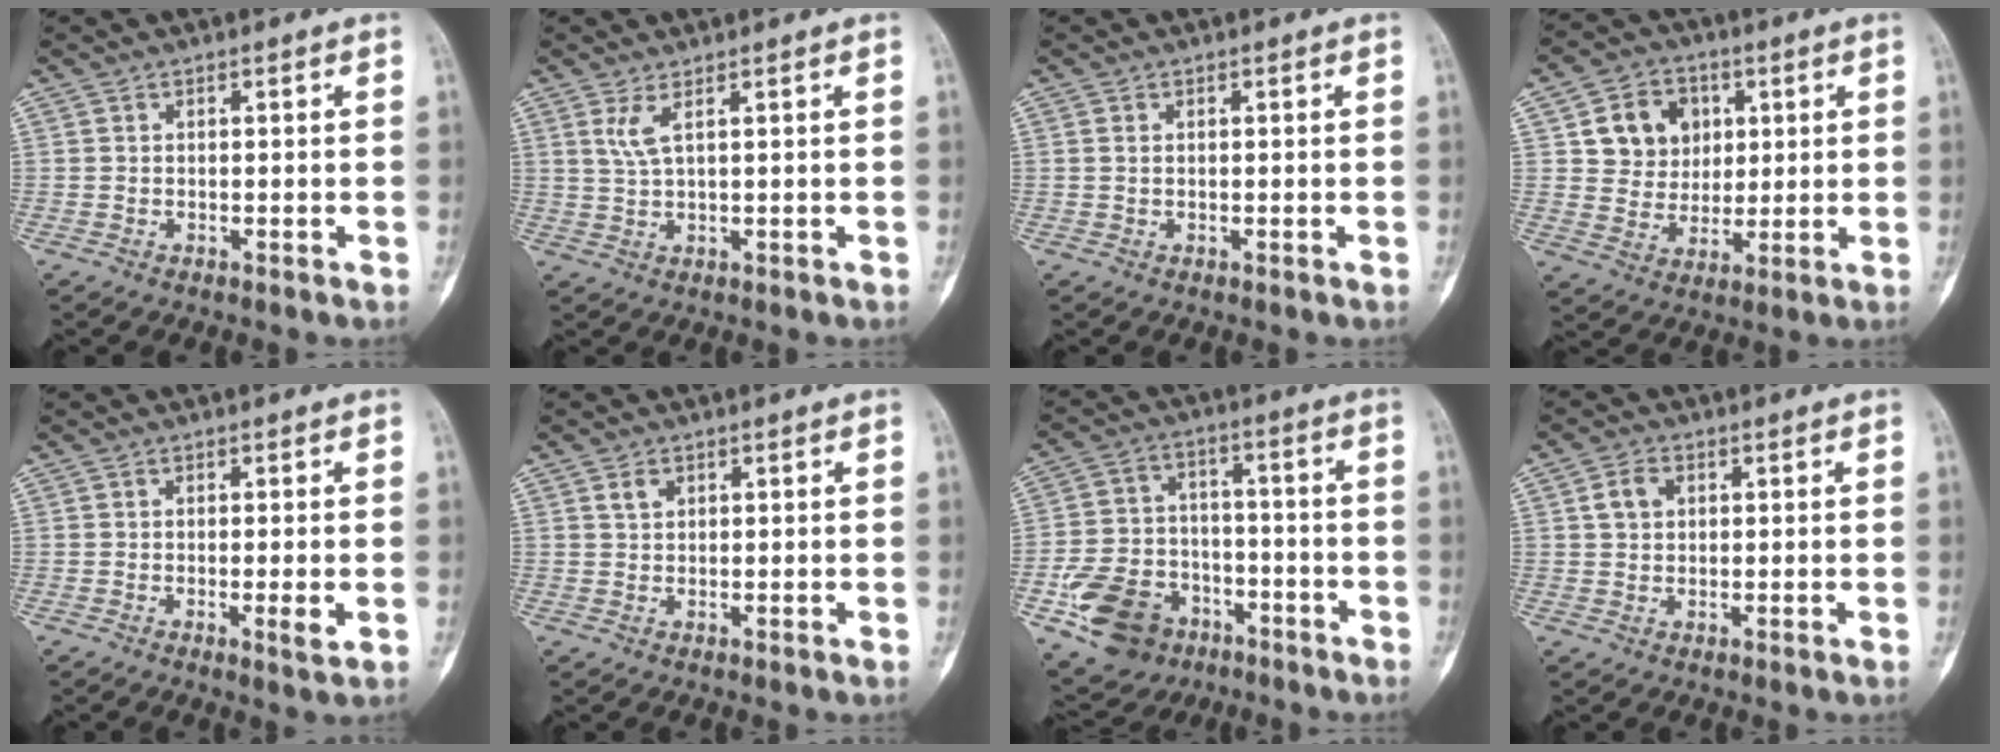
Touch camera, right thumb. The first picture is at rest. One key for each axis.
{"total": 3.2, "fx": 1.5, "fy": 0.5, "fz": 2.7, "tx": -0.068, "ty": -0.008, "tz": 0.040}
{"total": 0.8, "fx": 0.2, "fy": 0.4, "fz": 0.6, "tx": -0.017, "ty": 0.004, "tz": 0.007}
{"total": 10.8, "fx": 3.3, "fy": 9.3, "fz": 4.5, "tx": -0.028, "ty": -0.008, "tz": 0.058}
{"total": 2.9, "fx": -0.5, "fy": 0.3, "fz": 2.8, "tx": -0.046, "ty": -0.009, "tz": -0.009}
{"total": 2.0, "fx": 1.0, "fy": 1.3, "fz": 1.1, "tx": -0.014, "ty": -0.001, "tz": 0.020}
{"total": 15.8, "fx": -7.5, "fy": 11.7, "fz": 7.4, "tx": -0.121, "ty": 0.049, "tz": -0.118}
{"total": 3.7, "fx": 1.1, "fy": 2.8, "fz": 2.2, "tx": -0.035, "ty": 0.004, "tz": 0.020}